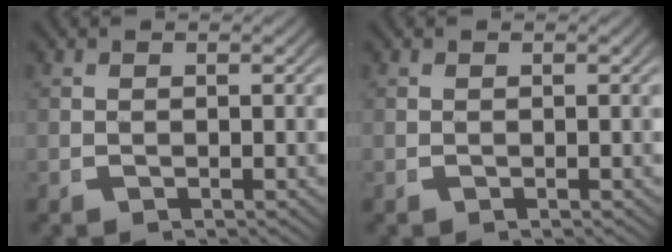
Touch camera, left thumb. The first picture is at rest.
{"total": 0.0}